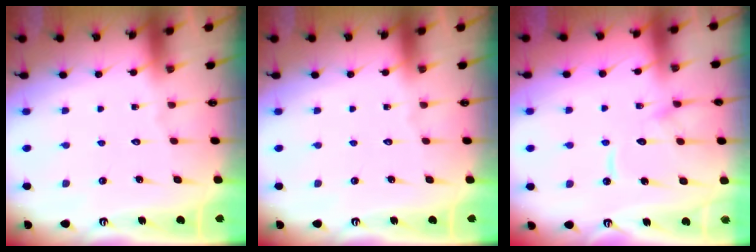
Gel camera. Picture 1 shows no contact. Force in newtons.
{"total": 0.0}
{"total": 11.4, "press": 11.3, "slide": 1.2}